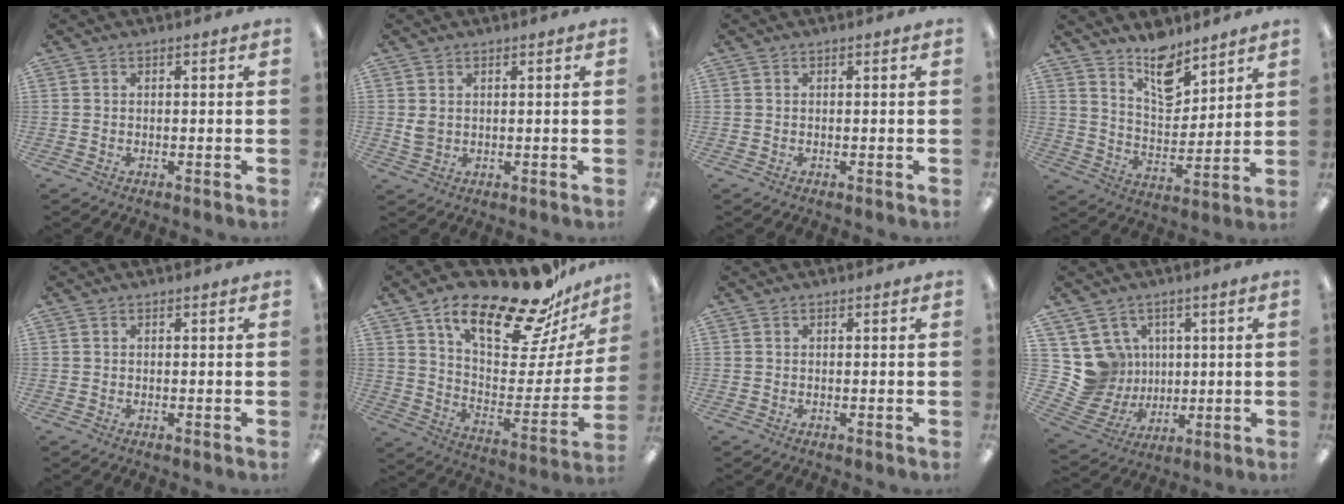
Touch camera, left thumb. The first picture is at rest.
{"total": 2.4, "force": [1.1, 1.8, 1.2], "torque": [-0.018, -0.001, 0.018]}
{"total": 0.0}
{"total": 11.2, "force": [9.1, 4.8, 4.4], "torque": [-0.060, -0.064, 0.165]}
{"total": 0.0}
{"total": 23.3, "force": [17.5, 7.2, 13.6], "torque": [-0.208, -0.118, 0.288]}
{"total": 0.0}
{"total": 11.1, "force": [3.4, 10.4, 1.8], "torque": [-0.067, -0.033, 0.076]}